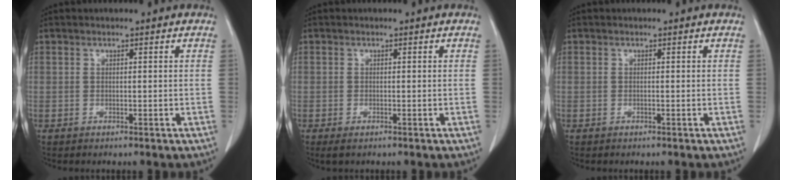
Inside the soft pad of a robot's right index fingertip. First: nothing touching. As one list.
[{"total": 1.1, "force": [-0.6, 0.4, 0.8], "torque": [-0.014, -0.003, -0.006]}, {"total": 0.0}]